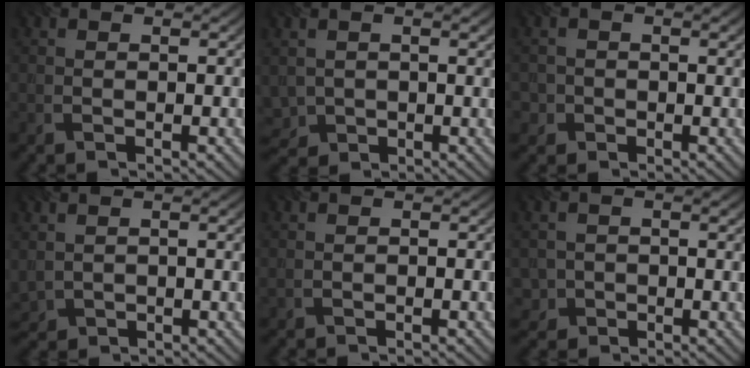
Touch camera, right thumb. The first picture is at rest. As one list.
[{"total": 3.4, "force": [0.9, 2.8, 1.7], "torque": [-0.051, -0.009, 0.018]}, {"total": 2.1, "force": [-0.2, 2.0, 0.6], "torque": [-0.006, -0.003, -0.007]}, {"total": 4.0, "force": [1.4, 2.3, 3.0], "torque": [-0.077, -0.004, 0.033]}, {"total": 0.5, "force": [0.4, 0.3, 0.2], "torque": [-0.006, -0.002, 0.010]}, {"total": 2.4, "force": [0.2, 2.4, 0.6], "torque": [-0.016, -0.009, 0.002]}]